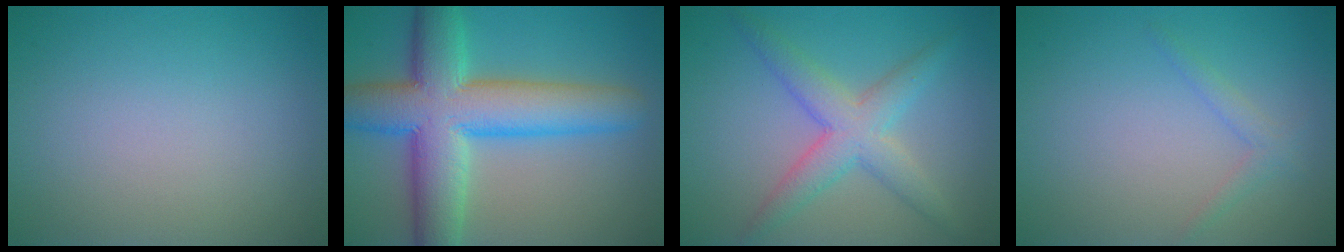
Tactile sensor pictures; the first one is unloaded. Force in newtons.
{"total": 10.8, "press": 10.8, "slide": 0.4}
{"total": 4.4, "press": 4.4, "slide": 0.1}
{"total": 1.3, "press": 1.3, "slide": 0.1}